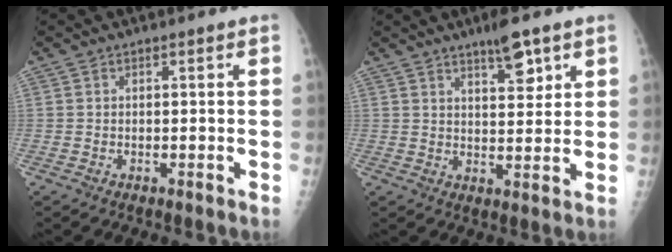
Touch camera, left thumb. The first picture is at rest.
{"total": 6.2, "force": [4.0, 1.7, 4.3], "torque": [-0.056, -0.026, 0.061]}